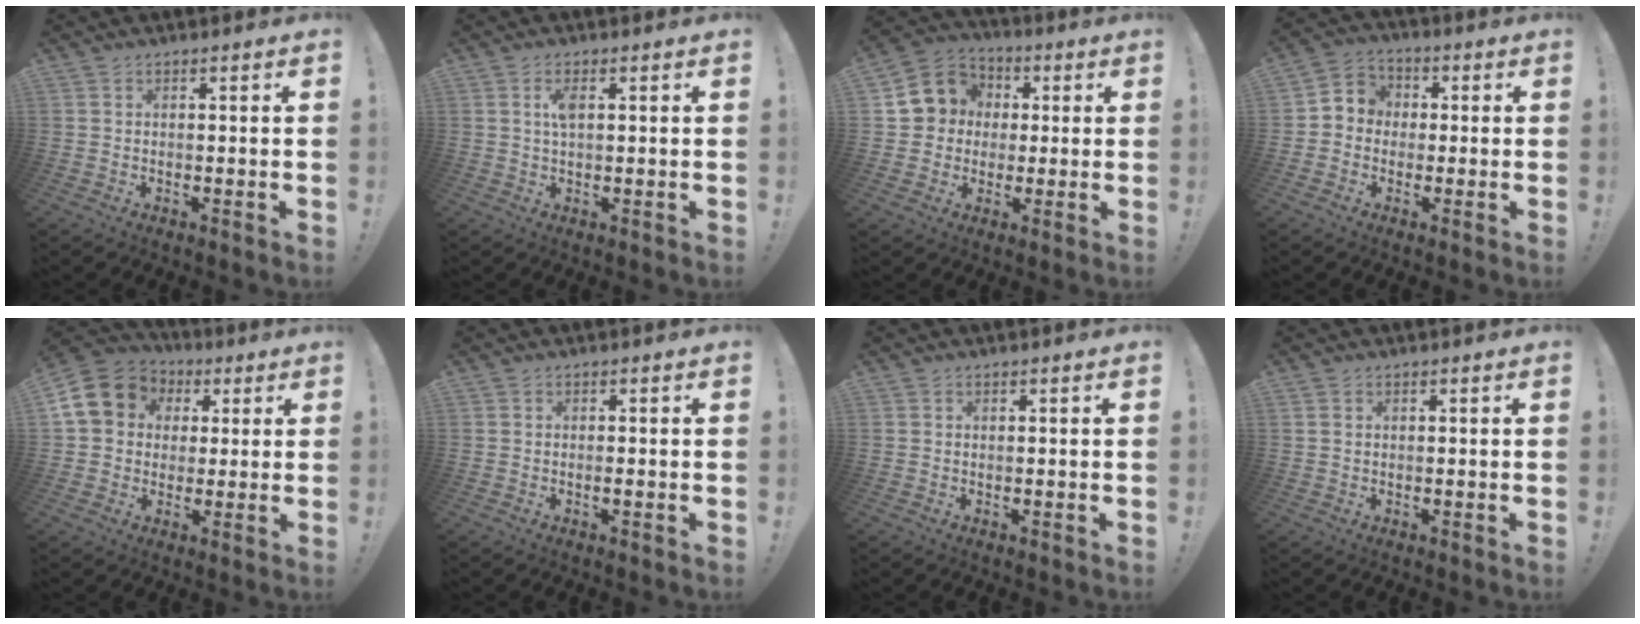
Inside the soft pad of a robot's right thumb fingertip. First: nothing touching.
{"total": 3.5, "force": [0.9, 1.2, 3.1], "torque": [-0.055, 0.001, 0.010]}
{"total": 11.0, "force": [1.7, 10.2, 3.7], "torque": [-0.045, 0.004, 0.041]}
{"total": 6.0, "force": [-1.7, 5.5, 1.6], "torque": [-0.023, 0.022, -0.025]}
{"total": 13.7, "force": [3.5, 11.6, 6.4], "torque": [-0.103, -0.008, 0.071]}
{"total": 1.0, "force": [-0.4, 0.0, 0.9], "torque": [-0.012, -0.003, -0.009]}
{"total": 0.0}
{"total": 0.8, "force": [0.4, 0.7, 0.3], "torque": [-0.013, 0.005, 0.008]}